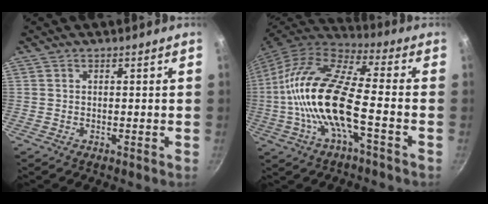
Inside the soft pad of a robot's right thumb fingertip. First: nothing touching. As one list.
[{"total": 18.7, "force": [-3.5, 6.4, 17.2], "torque": [-0.334, 0.035, -0.083]}]